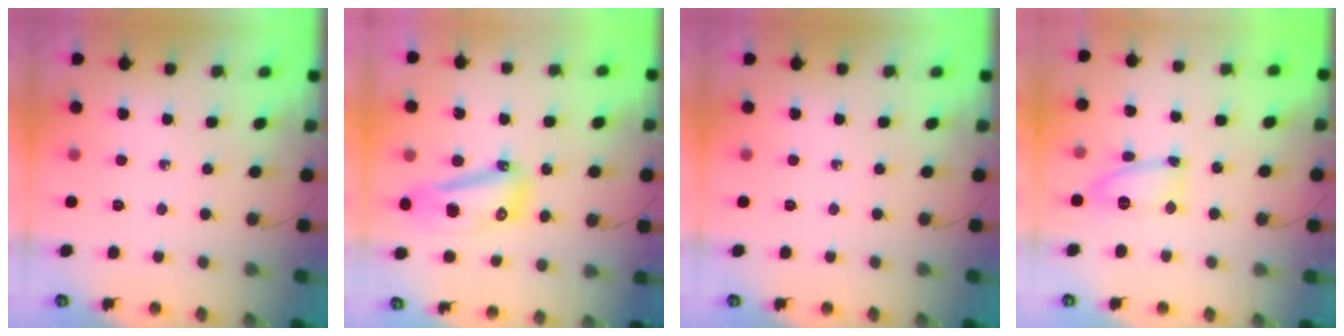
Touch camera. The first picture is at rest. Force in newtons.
{"total": 16.5, "press": 15.0, "slide": 6.8}
{"total": 0.0}
{"total": 9.9, "press": 9.6, "slide": 2.3}